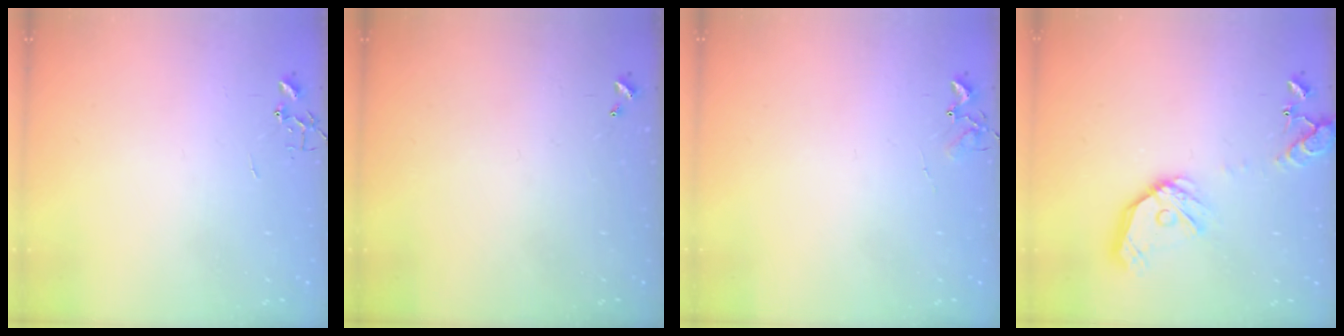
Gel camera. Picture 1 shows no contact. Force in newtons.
{"total": 0.0}
{"total": 6.1, "press": 6.0, "slide": 0.6}
{"total": 16.8, "press": 16.6, "slide": 2.9}